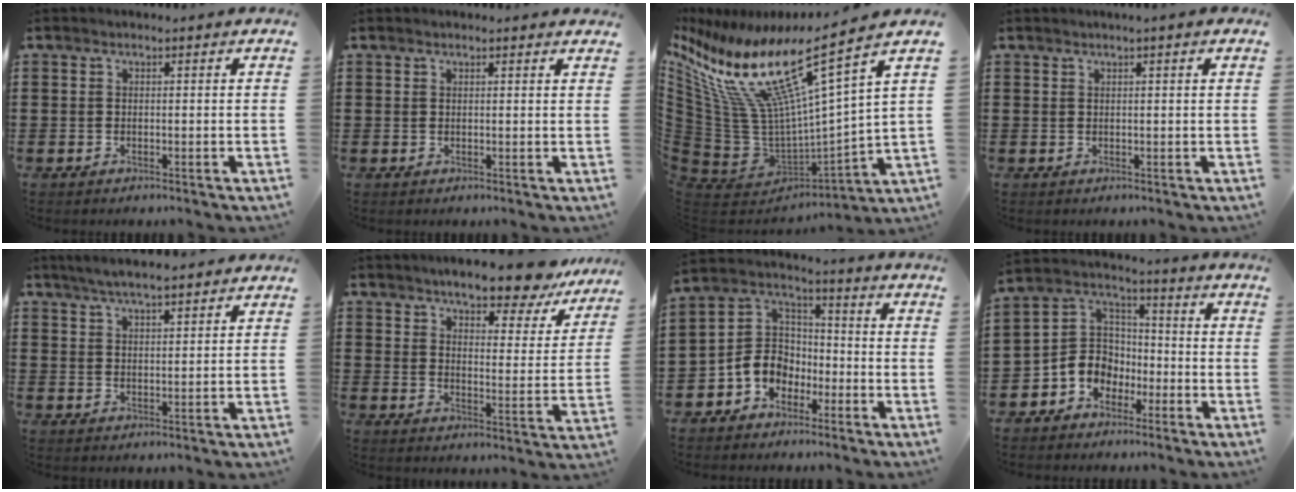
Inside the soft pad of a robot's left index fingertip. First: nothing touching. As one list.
[{"total": 0.9, "force": [0.8, 0.1, 0.4], "torque": [-0.009, 0.002, 0.015]}, {"total": 16.1, "force": [10.2, 3.3, 12.0], "torque": [-0.285, -0.080, 0.158]}, {"total": 0.9, "force": [0.6, -0.2, 0.7], "torque": [-0.013, 0.000, 0.010]}, {"total": 4.2, "force": [3.7, 0.3, 1.9], "torque": [-0.045, -0.004, 0.067]}, {"total": 7.4, "force": [6.9, 0.6, 2.7], "torque": [-0.065, -0.042, 0.117]}, {"total": 7.0, "force": [-3.3, 5.7, 2.2], "torque": [-0.077, 0.012, -0.073]}, {"total": 7.1, "force": [-3.2, 6.1, 1.8], "torque": [-0.065, 0.013, -0.067]}]